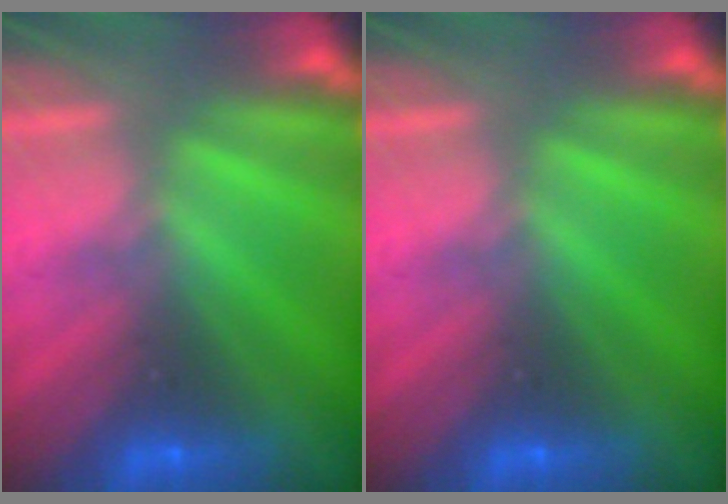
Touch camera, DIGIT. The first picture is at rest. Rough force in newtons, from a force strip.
{"total": 0.0}